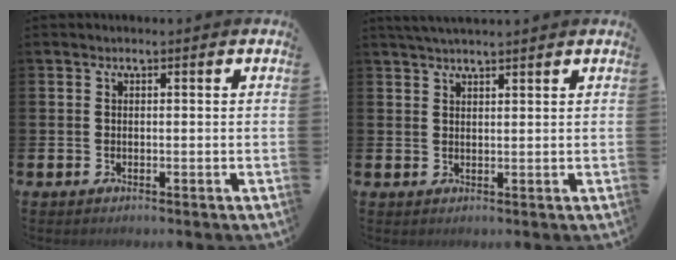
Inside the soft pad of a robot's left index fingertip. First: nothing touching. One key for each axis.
{"total": 2.5, "fx": 2.4, "fy": 0.0, "fz": 0.7, "tx": -0.018, "ty": -0.004, "tz": 0.044}